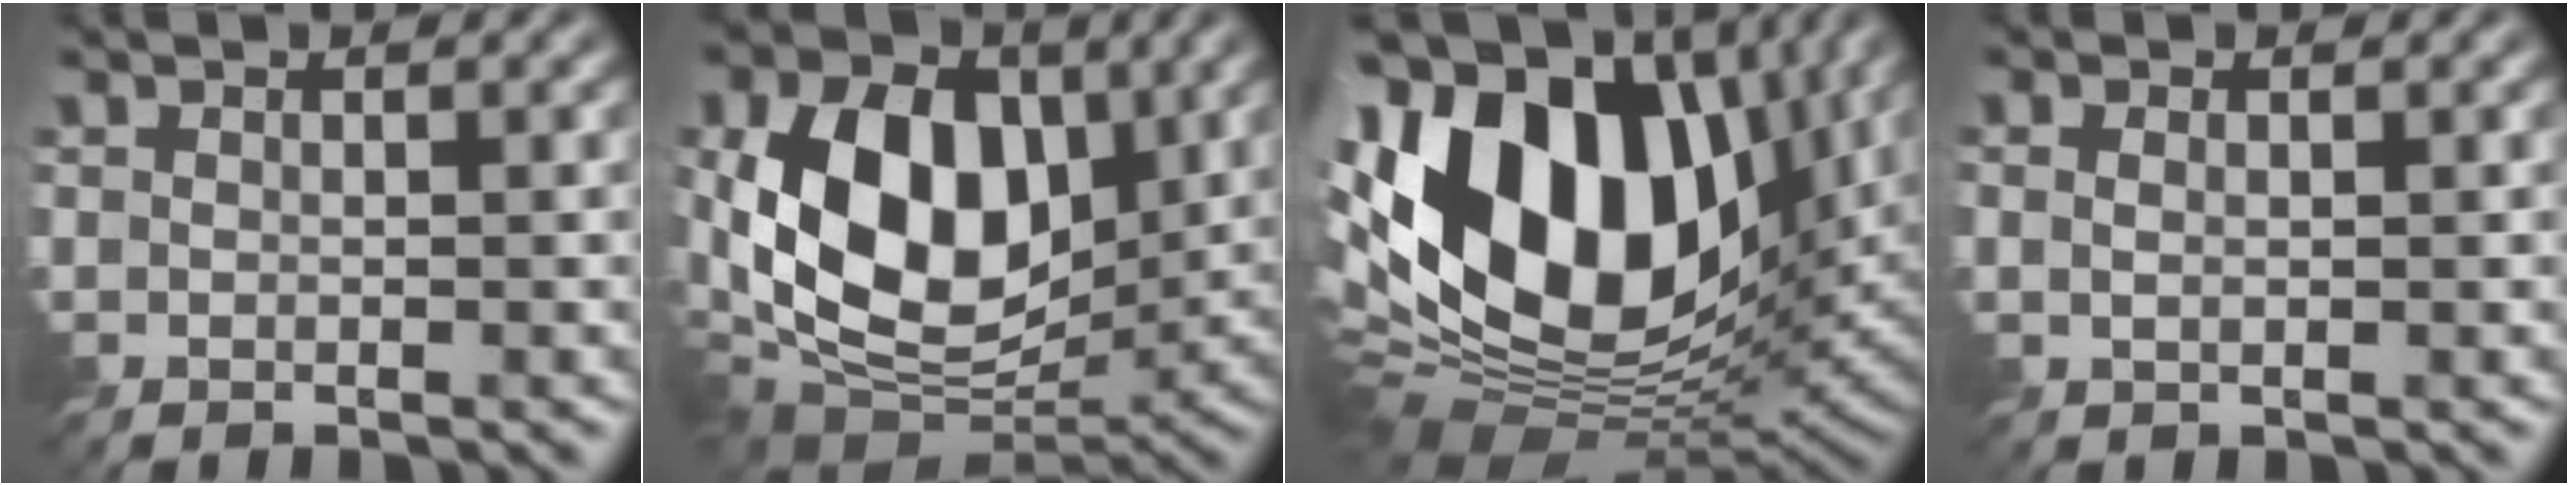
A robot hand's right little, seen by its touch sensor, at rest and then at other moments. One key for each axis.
{"total": 12.7, "fx": 0.7, "fy": 8.4, "fz": 9.5, "tx": -0.166, "ty": -0.009, "tz": 0.000}
{"total": 19.2, "fx": 2.9, "fy": 11.9, "fz": 14.8, "tx": -0.304, "ty": 0.015, "tz": 0.045}
{"total": 0.7, "fx": -0.2, "fy": 0.3, "fz": 0.6, "tx": -0.014, "ty": -0.002, "tz": -0.005}